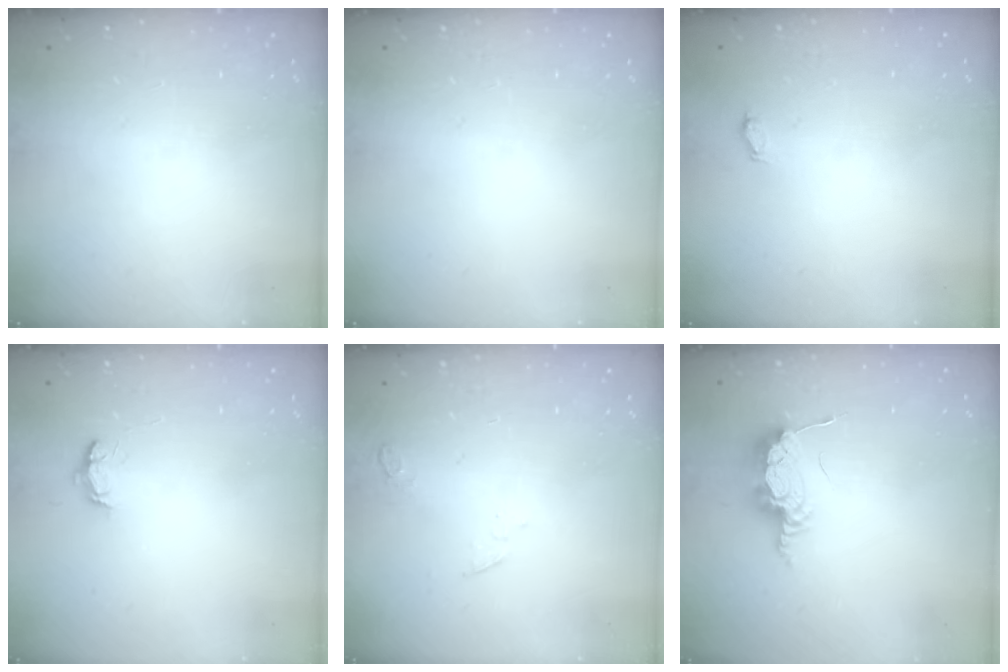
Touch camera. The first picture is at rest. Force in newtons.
{"total": 0.0}
{"total": 2.7, "press": 2.4, "slide": 1.1}
{"total": 3.9, "press": 3.9, "slide": 0.5}
{"total": 3.7, "press": 3.6, "slide": 0.8}
{"total": 8.6, "press": 8.5, "slide": 0.7}